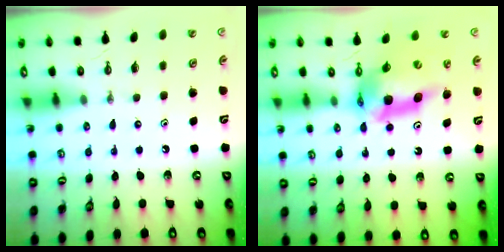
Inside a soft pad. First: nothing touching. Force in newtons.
{"total": 12.5, "press": 12.4, "slide": 1.3}